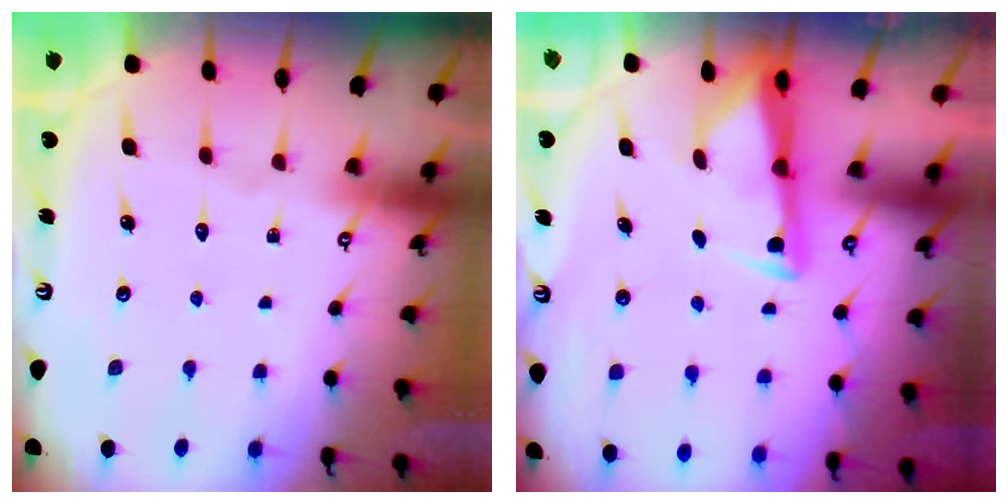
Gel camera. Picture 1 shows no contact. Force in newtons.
{"total": 3.1, "press": 3.1, "slide": 0.4}